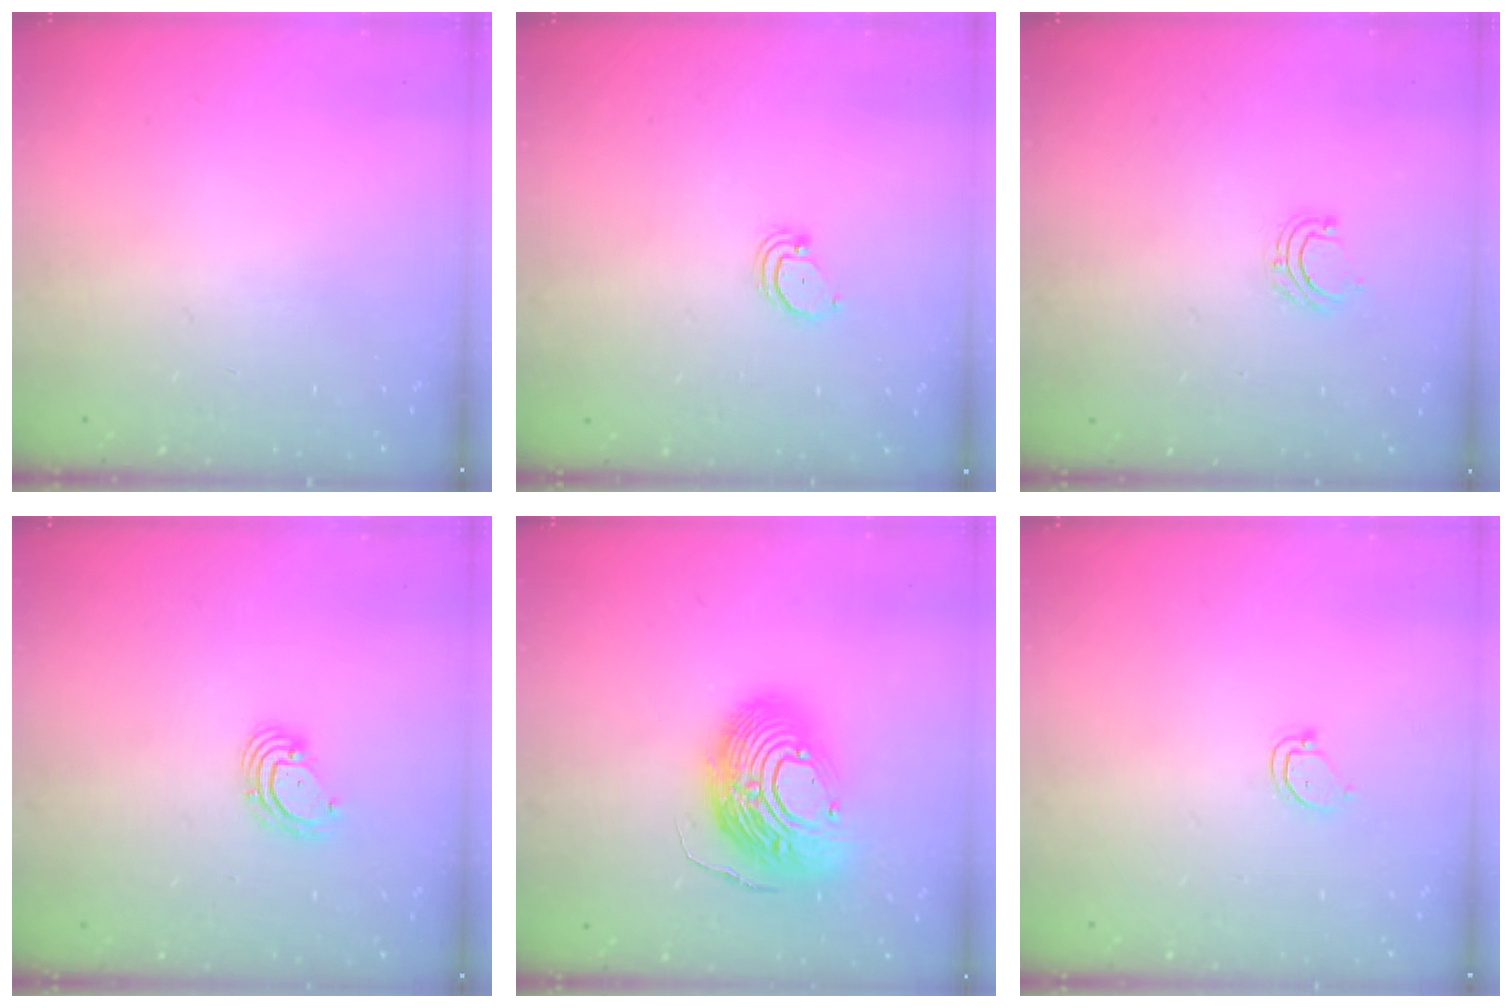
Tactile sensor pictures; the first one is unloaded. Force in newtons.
{"total": 2.1, "press": 2.1, "slide": 0.2}
{"total": 4.1, "press": 4.0, "slide": 0.6}
{"total": 4.5, "press": 4.5, "slide": 0.5}
{"total": 18.8, "press": 18.6, "slide": 2.8}
{"total": 3.4, "press": 3.4, "slide": 0.2}